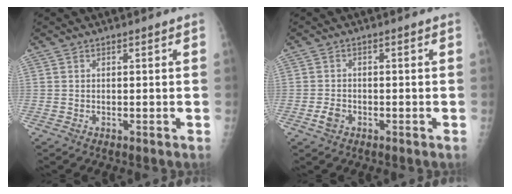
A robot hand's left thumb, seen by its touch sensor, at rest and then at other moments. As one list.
[{"total": 2.4, "force": [-1.2, 1.7, 1.3], "torque": [-0.025, 0.006, -0.021]}]